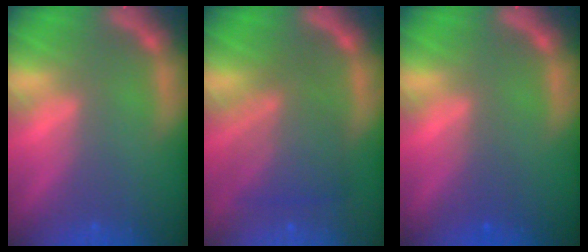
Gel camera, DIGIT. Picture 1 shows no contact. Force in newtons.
{"total": 6.1}
{"total": 1.5}